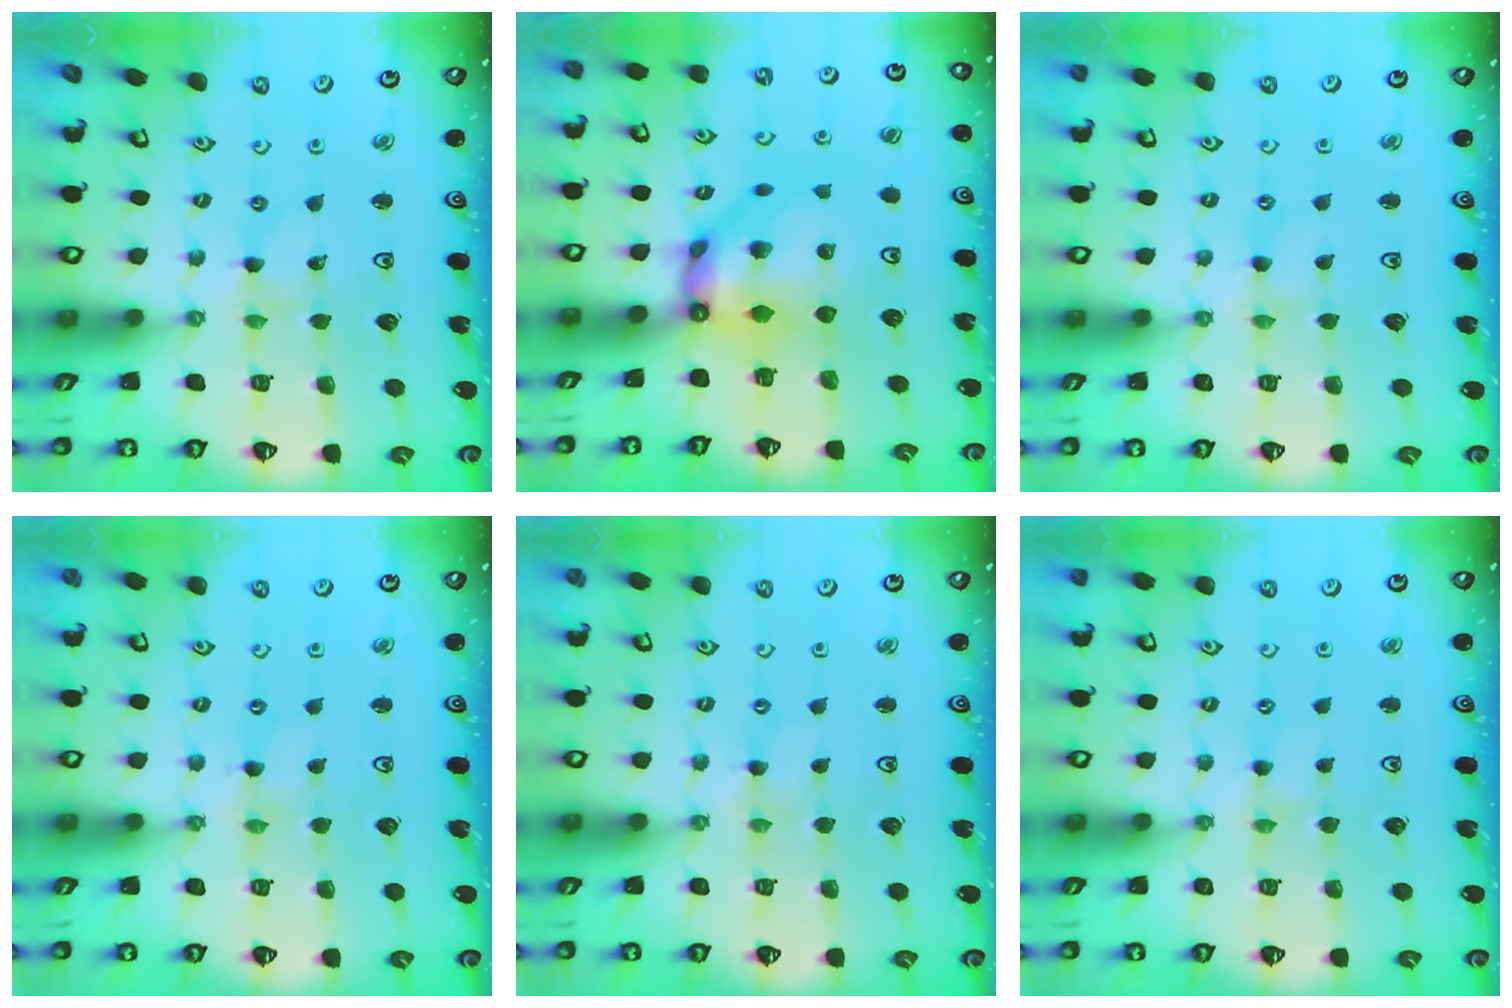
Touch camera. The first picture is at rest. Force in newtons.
{"total": 10.4, "press": 10.4, "slide": 0.8}
{"total": 0.0}
{"total": 0.5, "press": 0.5, "slide": 0.1}
{"total": 0.0}
{"total": 1.2, "press": 1.2, "slide": 0.3}